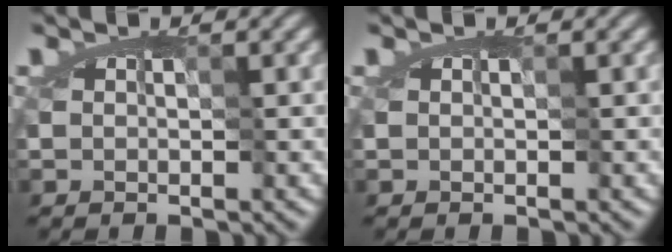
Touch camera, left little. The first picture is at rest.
{"total": 0.0}